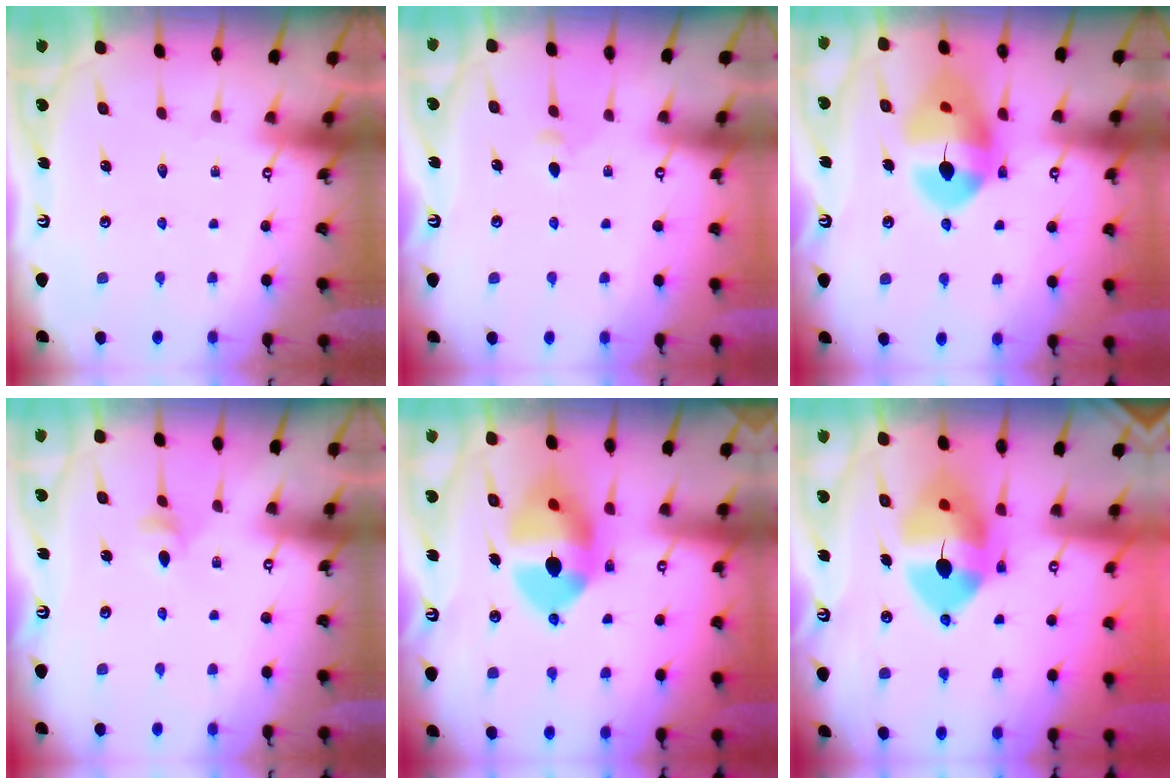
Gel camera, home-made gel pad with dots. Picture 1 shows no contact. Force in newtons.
{"total": 3.0, "press": 2.9, "slide": 0.8}
{"total": 14.0, "press": 13.9, "slide": 1.7}
{"total": 4.5, "press": 4.4, "slide": 0.7}
{"total": 14.1, "press": 14.0, "slide": 1.9}
{"total": 13.1, "press": 12.9, "slide": 2.3}